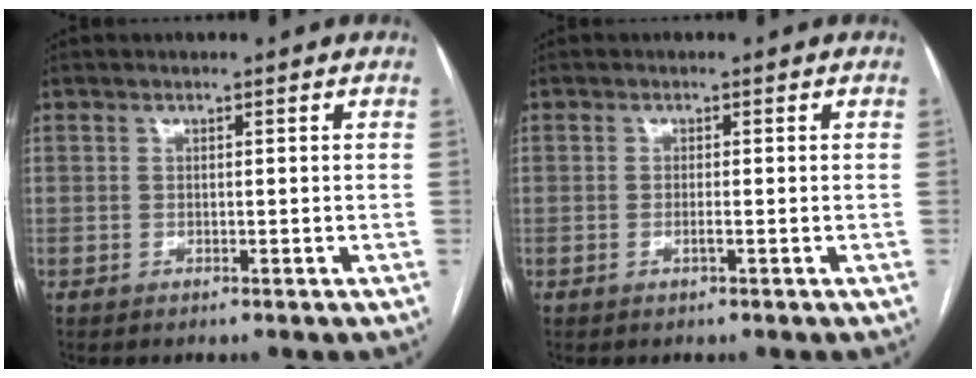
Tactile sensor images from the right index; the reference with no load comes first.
{"total": 0.9, "force": [-0.4, -0.1, 0.8], "torque": [-0.017, -0.001, -0.006]}